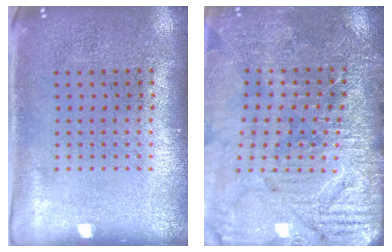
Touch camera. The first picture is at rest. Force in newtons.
{"total": 3.6, "press": 3.6, "slide": 0.5}